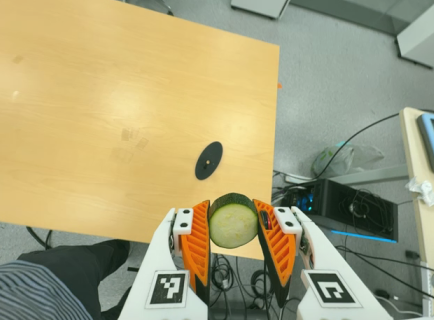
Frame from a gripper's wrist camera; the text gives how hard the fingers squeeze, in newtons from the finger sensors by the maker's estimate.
{"total": 11.5, "left": 10.6, "right": 12.4}